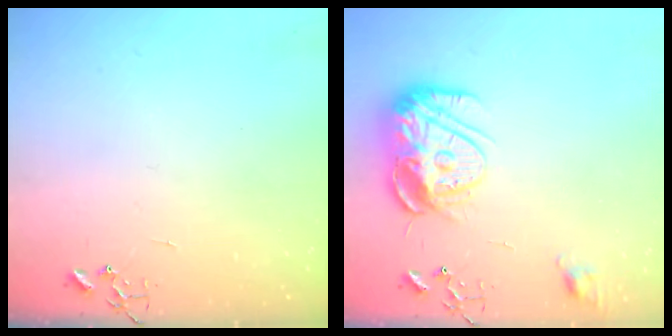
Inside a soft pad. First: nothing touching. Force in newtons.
{"total": 16.7, "press": 16.6, "slide": 1.5}